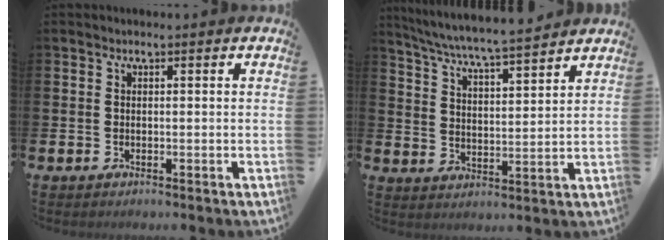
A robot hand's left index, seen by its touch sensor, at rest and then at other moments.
{"total": 6.5, "force": [6.2, -0.2, 1.8], "torque": [-0.063, -0.047, 0.108]}